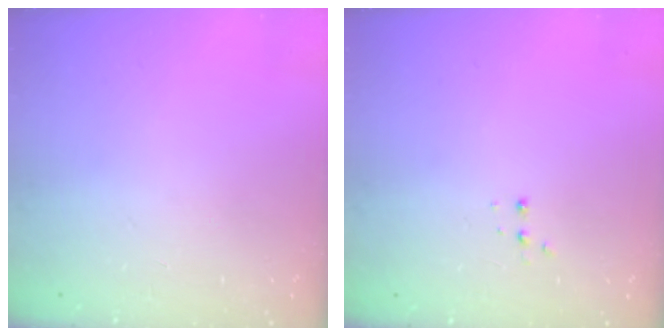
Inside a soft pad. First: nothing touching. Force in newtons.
{"total": 3.3, "press": 3.2, "slide": 0.7}